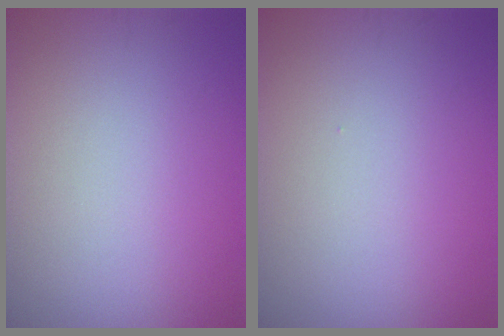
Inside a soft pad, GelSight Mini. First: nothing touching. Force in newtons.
{"total": 0.0}